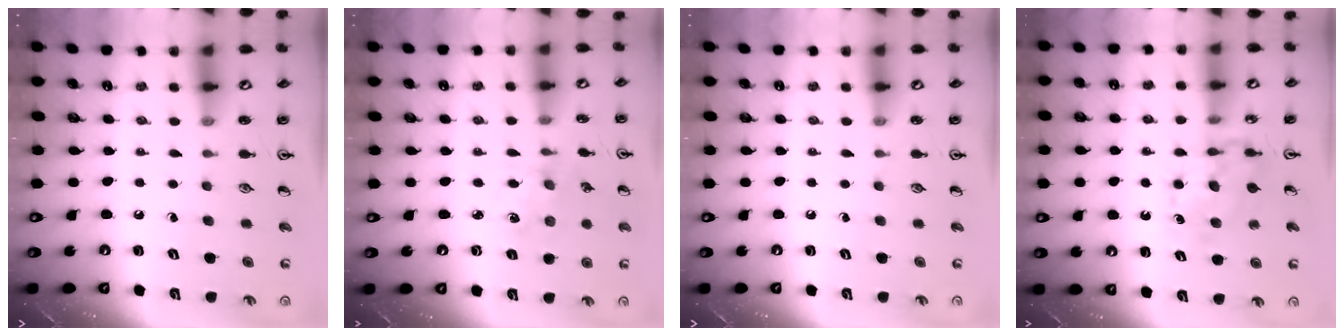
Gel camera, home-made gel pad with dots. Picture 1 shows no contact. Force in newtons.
{"total": 0.8, "press": 0.7, "slide": 0.2}
{"total": 0.0}
{"total": 7.1, "press": 7.1, "slide": 0.7}